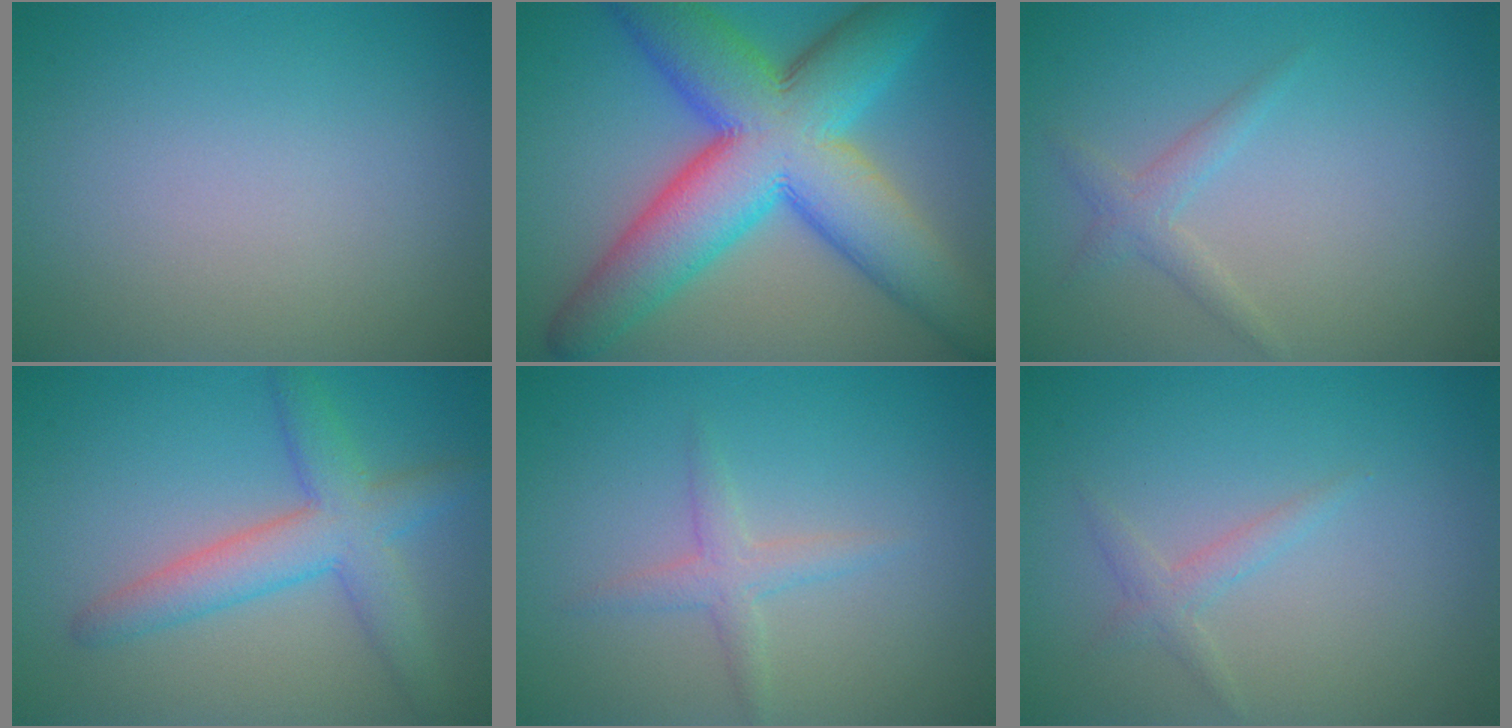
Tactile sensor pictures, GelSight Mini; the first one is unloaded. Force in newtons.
{"total": 13.8, "press": 13.8, "slide": 0.2}
{"total": 1.6, "press": 1.6, "slide": 0.1}
{"total": 4.8, "press": 4.8, "slide": 0.2}
{"total": 1.8, "press": 1.8, "slide": 0.0}
{"total": 1.3, "press": 1.3, "slide": 0.0}